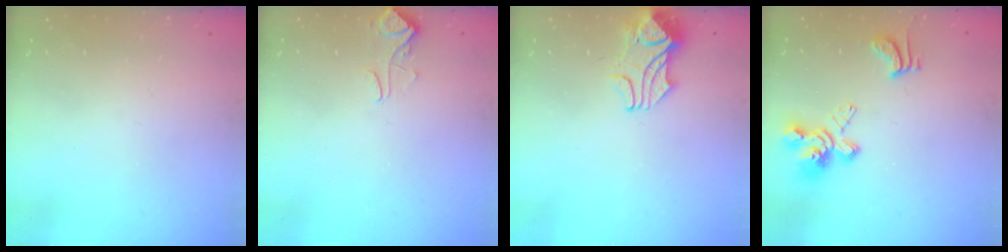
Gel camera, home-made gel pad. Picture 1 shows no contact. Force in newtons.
{"total": 3.5, "press": 3.4, "slide": 0.7}
{"total": 2.1, "press": 1.9, "slide": 0.9}
{"total": 5.1, "press": 4.8, "slide": 1.8}